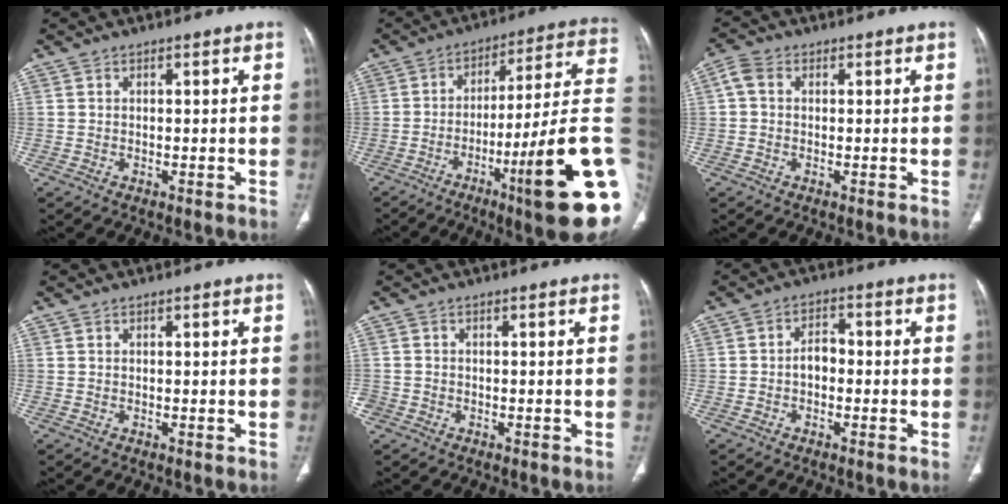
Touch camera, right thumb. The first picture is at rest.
{"total": 23.5, "force": [-6.9, 2.7, 22.3], "torque": [-0.260, 0.023, -0.100]}
{"total": 2.5, "force": [0.8, 2.3, 0.7], "torque": [-0.021, 0.009, 0.005]}
{"total": 0.0}
{"total": 2.3, "force": [-1.2, 2.0, 0.5], "torque": [-0.012, 0.009, -0.024]}
{"total": 3.0, "force": [-0.3, 2.6, 1.4], "torque": [-0.014, 0.019, -0.013]}